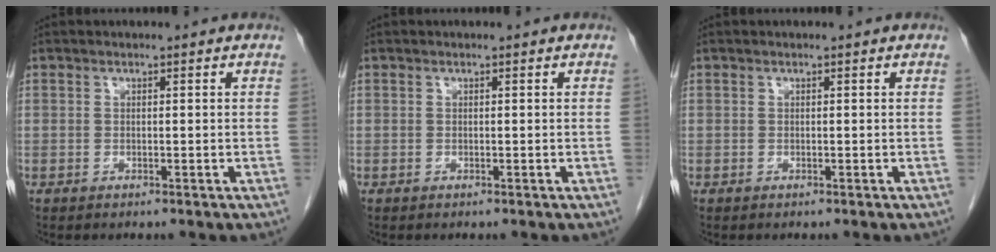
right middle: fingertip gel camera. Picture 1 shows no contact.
{"total": 0.0}
{"total": 0.0}